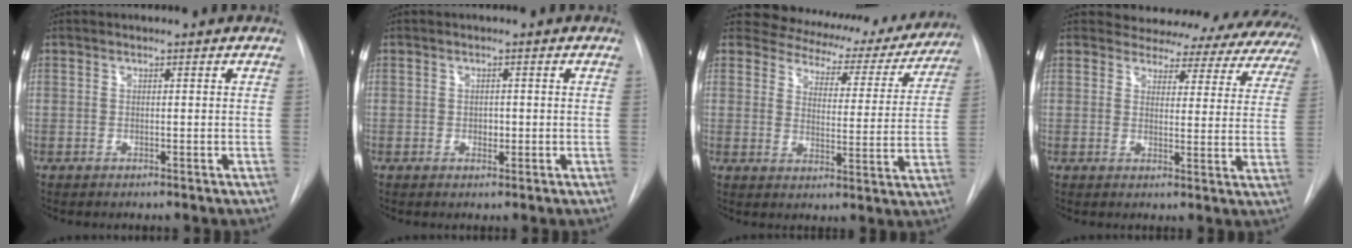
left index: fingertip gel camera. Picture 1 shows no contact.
{"total": 1.3, "force": [-0.2, 0.9, 0.8], "torque": [-0.011, 0.001, -0.001]}
{"total": 17.0, "force": [15.1, 6.7, 3.9], "torque": [-0.032, -0.013, 0.165]}
{"total": 19.9, "force": [18.7, 5.9, 3.3], "torque": [-0.029, -0.059, 0.190]}